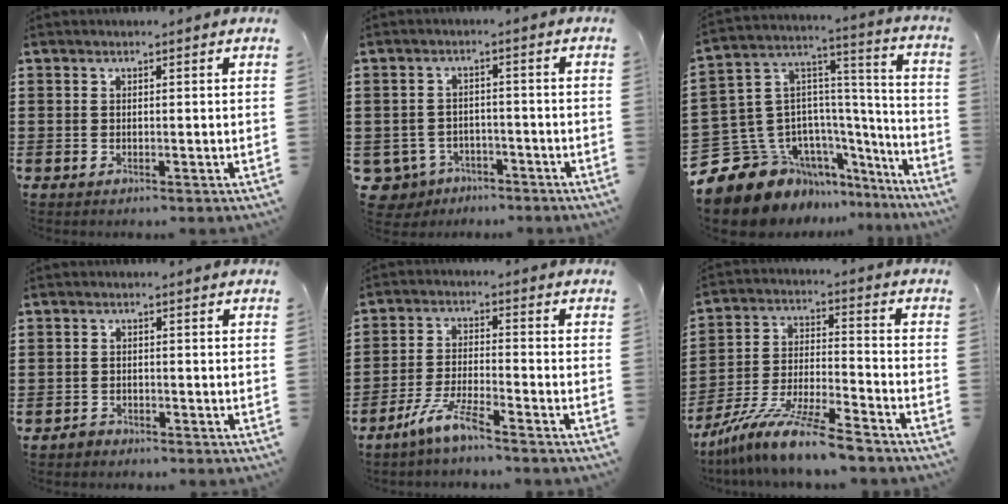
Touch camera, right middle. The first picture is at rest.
{"total": 3.5, "force": [-3.0, 1.8, 0.4], "torque": [-0.039, -0.004, -0.069]}
{"total": 14.6, "force": [-10.6, 8.9, 4.8], "torque": [-0.139, 0.009, -0.187]}
{"total": 1.5, "force": [-1.2, 0.8, 0.0], "torque": [-0.004, 0.000, -0.026]}
{"total": 5.9, "force": [-4.8, 0.5, 3.5], "torque": [-0.084, -0.013, -0.093]}
{"total": 10.9, "force": [-9.7, 0.1, 4.9], "torque": [-0.097, 0.009, -0.192]}